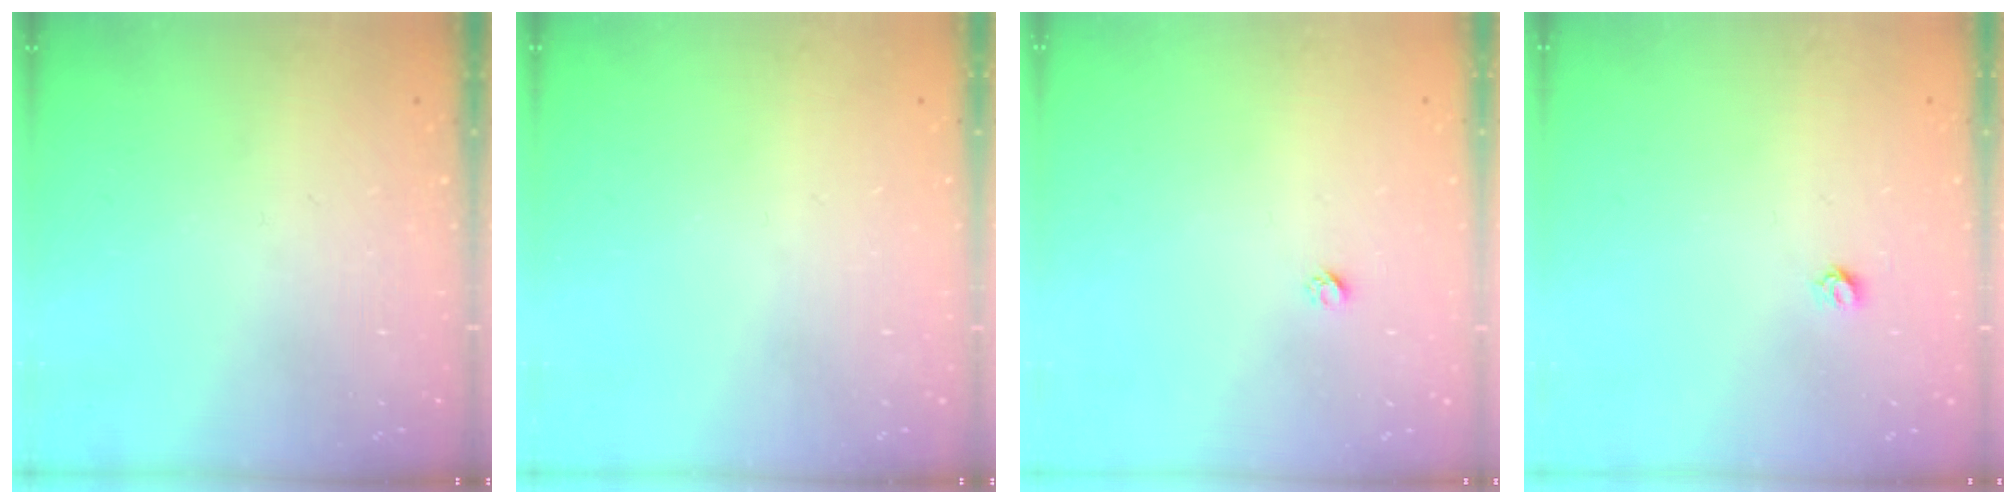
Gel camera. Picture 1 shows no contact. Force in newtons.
{"total": 0.0}
{"total": 1.9, "press": 1.9, "slide": 0.1}
{"total": 3.5, "press": 3.4, "slide": 0.4}